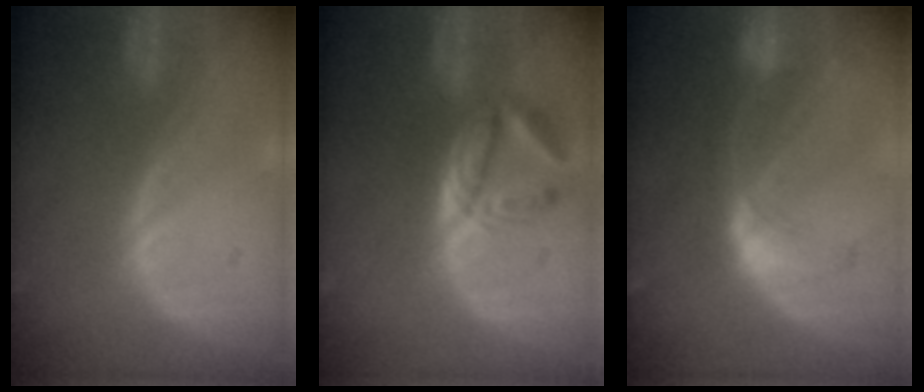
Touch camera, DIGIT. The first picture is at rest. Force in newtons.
{"total": 5.7, "press": 5.3, "slide": 2.3}
{"total": 7.8, "press": 6.9, "slide": 3.6}